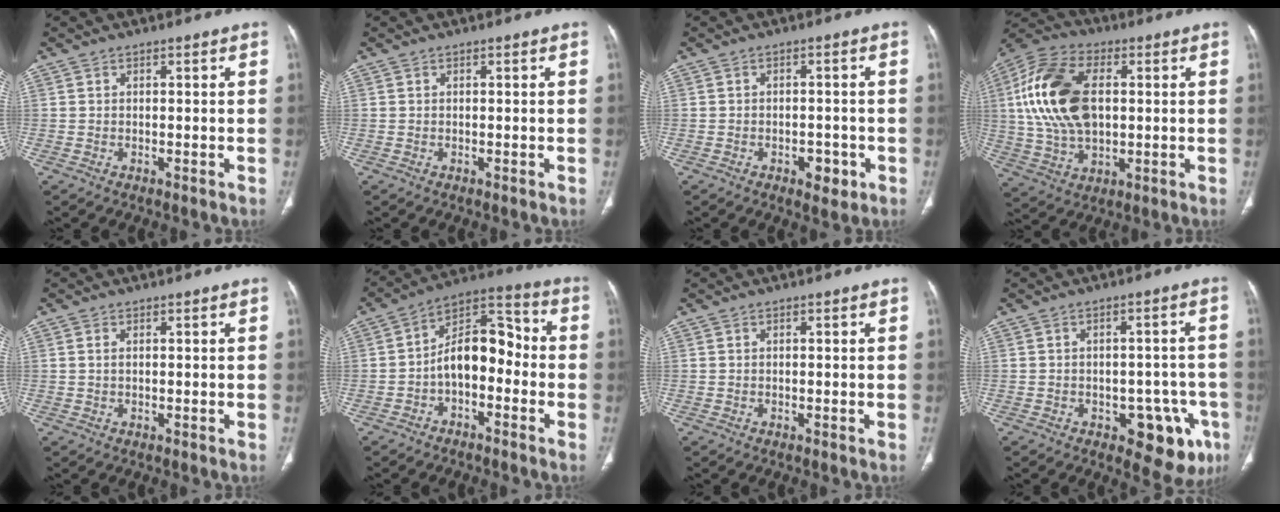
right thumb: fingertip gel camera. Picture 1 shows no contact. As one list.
[{"total": 0.0}, {"total": 3.9, "force": [-1.7, 2.4, 2.6], "torque": [-0.021, 0.007, -0.017]}, {"total": 19.3, "force": [2.6, 11.5, 15.3], "torque": [-0.304, 0.008, 0.049]}, {"total": 0.9, "force": [0.2, 0.5, 0.7], "torque": [-0.020, 0.004, 0.007]}, {"total": 11.8, "force": [-2.4, 7.1, 9.1], "torque": [-0.119, 0.052, -0.053]}, {"total": 0.0}, {"total": 10.3, "force": [-4.6, 5.7, 7.3], "torque": [-0.051, 0.020, -0.050]}]